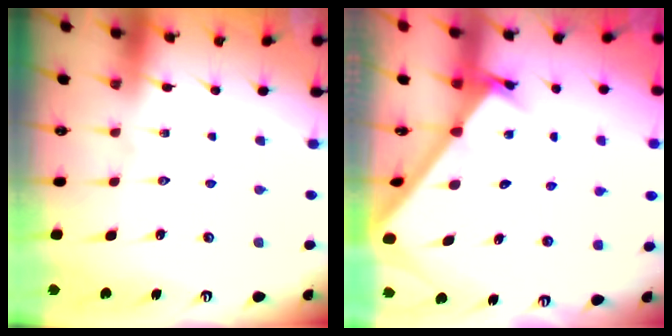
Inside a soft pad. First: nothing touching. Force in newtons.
{"total": 3.0, "press": 3.0, "slide": 0.4}